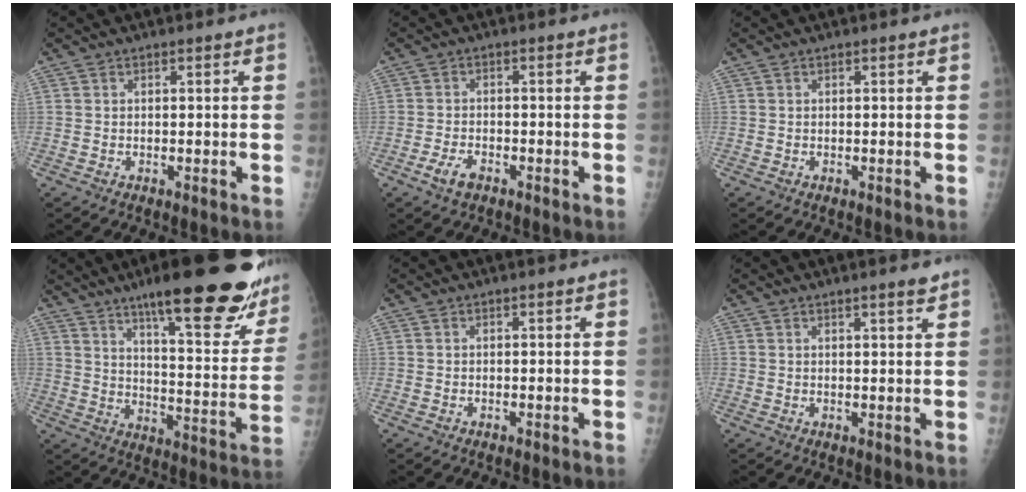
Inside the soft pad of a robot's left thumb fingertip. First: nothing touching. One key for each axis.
{"total": 3.4, "fx": -2.1, "fy": 1.7, "fz": 2.1, "tx": -0.043, "ty": 0.012, "tz": -0.038}
{"total": 0.0}
{"total": 27.3, "fx": 17.8, "fy": 6.1, "fz": 19.8, "tx": -0.240, "ty": -0.070, "tz": 0.247}
{"total": 0.0}
{"total": 2.3, "fx": 1.7, "fy": -0.1, "fz": 1.5, "tx": -0.020, "ty": -0.012, "tz": 0.026}